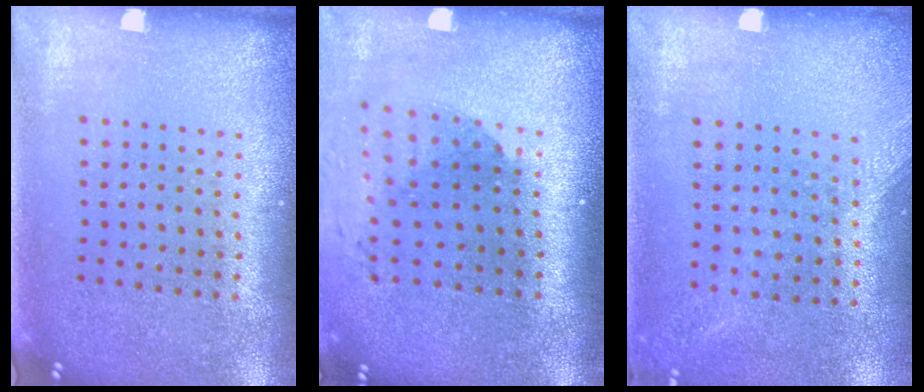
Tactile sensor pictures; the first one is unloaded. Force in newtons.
{"total": 1.8, "press": 1.4, "slide": 1.1}
{"total": 1.3, "press": 1.2, "slide": 0.5}